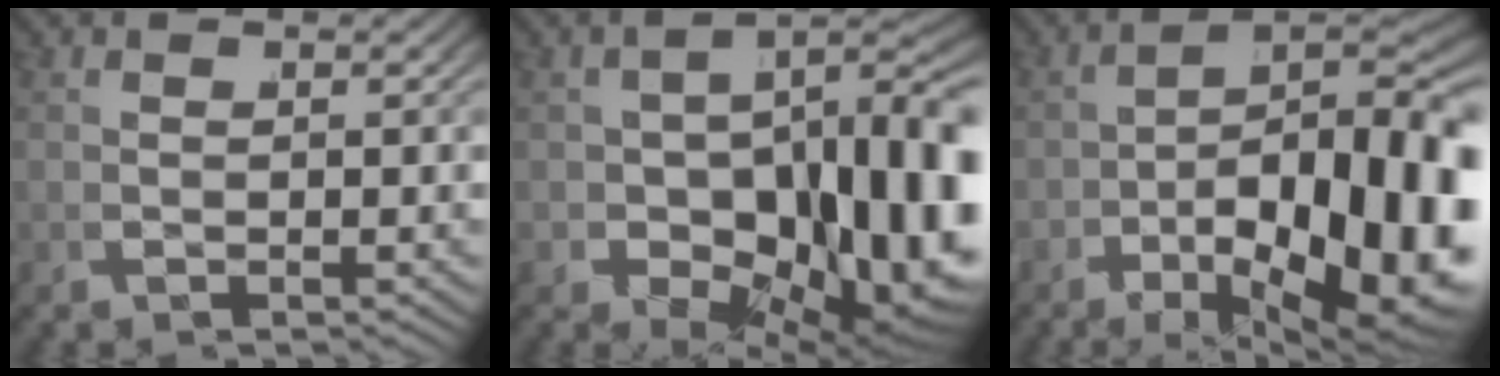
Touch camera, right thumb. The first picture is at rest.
{"total": 16.5, "force": [-3.8, 10.3, 12.4], "torque": [-0.188, -0.061, -0.020]}
{"total": 18.1, "force": [-4.6, 10.3, 14.2], "torque": [-0.208, -0.062, -0.039]}